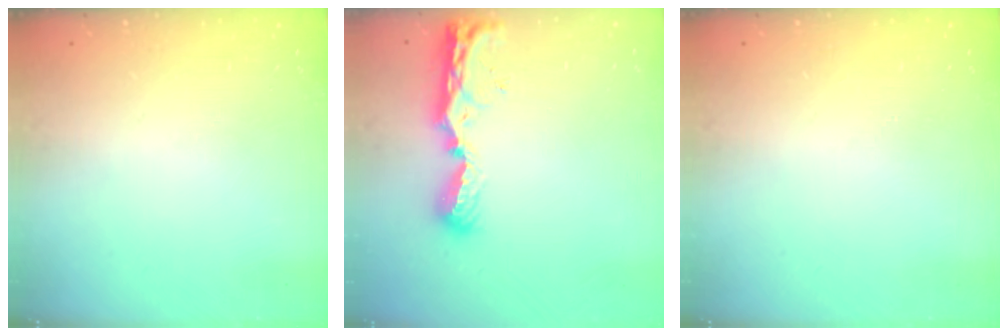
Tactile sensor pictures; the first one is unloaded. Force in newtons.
{"total": 8.6, "press": 8.5, "slide": 1.0}
{"total": 0.0}